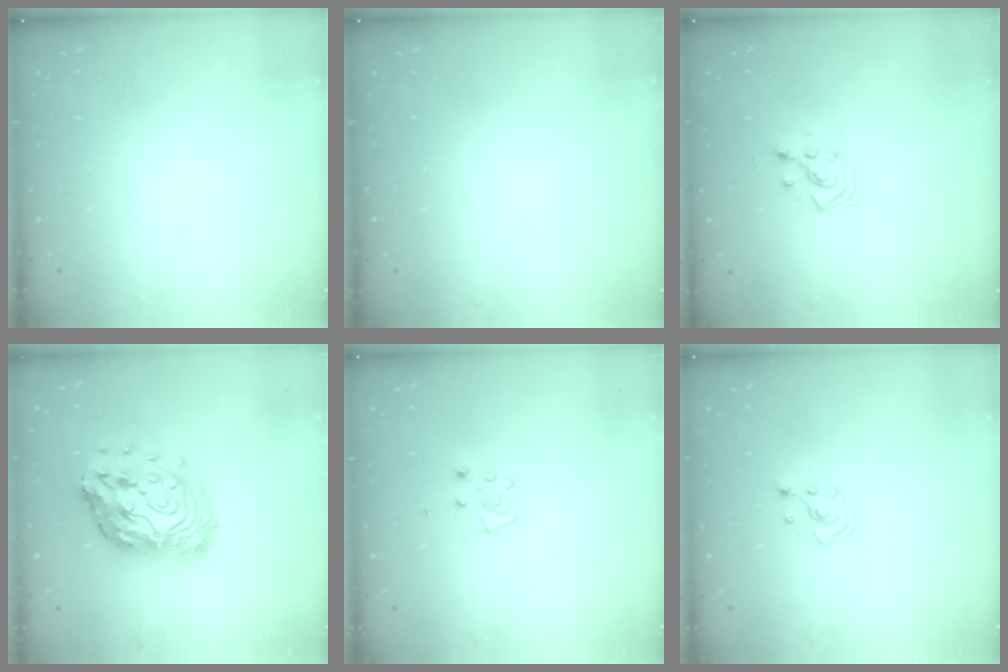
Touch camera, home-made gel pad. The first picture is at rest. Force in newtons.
{"total": 0.0}
{"total": 2.9, "press": 2.9, "slide": 0.4}
{"total": 18.3, "press": 18.2, "slide": 1.8}
{"total": 5.1, "press": 5.0, "slide": 0.6}
{"total": 2.5, "press": 2.5, "slide": 0.3}